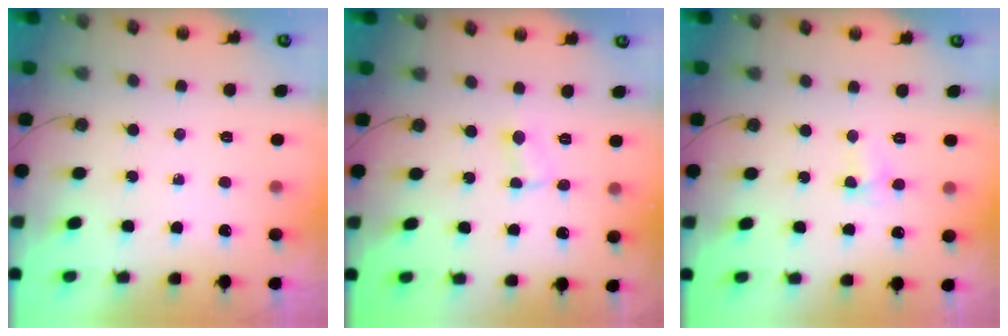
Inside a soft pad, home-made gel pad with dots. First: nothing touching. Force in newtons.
{"total": 2.3, "press": 2.2, "slide": 0.5}
{"total": 3.9, "press": 3.8, "slide": 0.6}